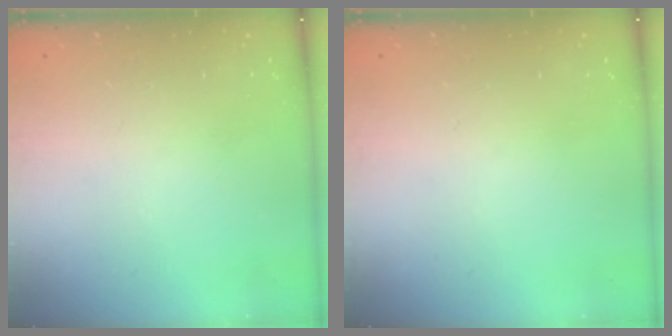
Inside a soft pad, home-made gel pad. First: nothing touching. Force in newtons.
{"total": 0.0}